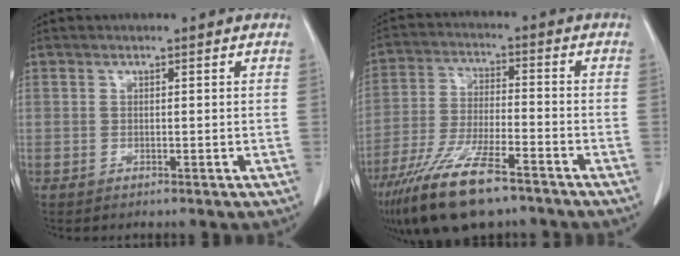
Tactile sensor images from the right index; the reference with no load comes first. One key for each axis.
{"total": 14.4, "fx": -10.0, "fy": 3.3, "fz": 9.8, "tx": -0.202, "ty": -0.031, "tz": -0.185}